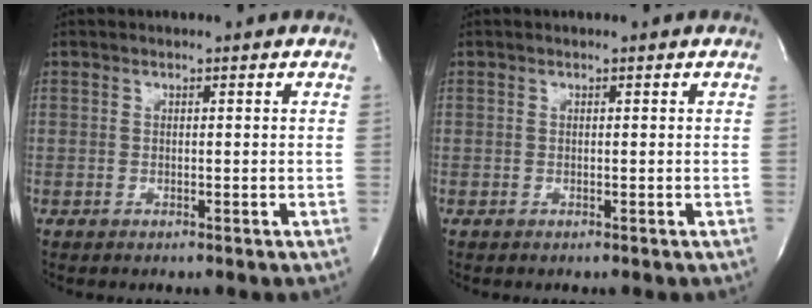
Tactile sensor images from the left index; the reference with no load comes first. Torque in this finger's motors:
{"motor_torque": [0.00, 0.00, 0.02, -0.01]}